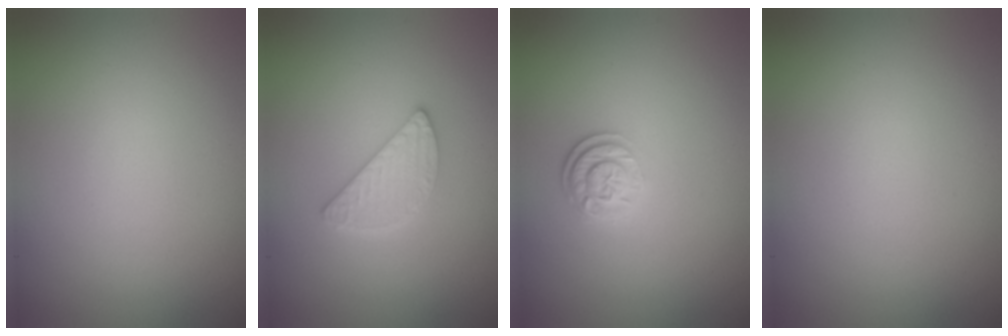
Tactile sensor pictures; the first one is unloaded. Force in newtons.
{"total": 2.6, "press": 2.6, "slide": 0.3}
{"total": 2.6, "press": 1.9, "slide": 1.7}
{"total": 0.0}